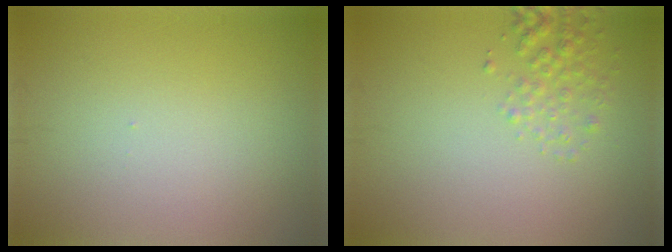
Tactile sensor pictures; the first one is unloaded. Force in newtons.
{"total": 1.8, "press": 1.8, "slide": 0.1}